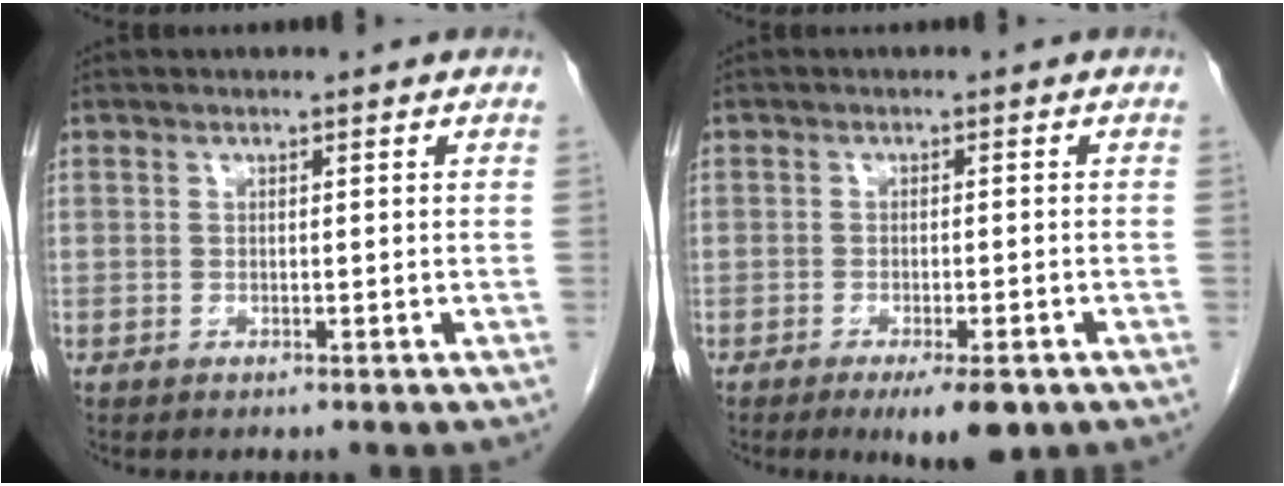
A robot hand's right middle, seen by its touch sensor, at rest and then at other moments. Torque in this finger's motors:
{"motor_torque": [0.35, -0.29, -0.03, -0.01]}